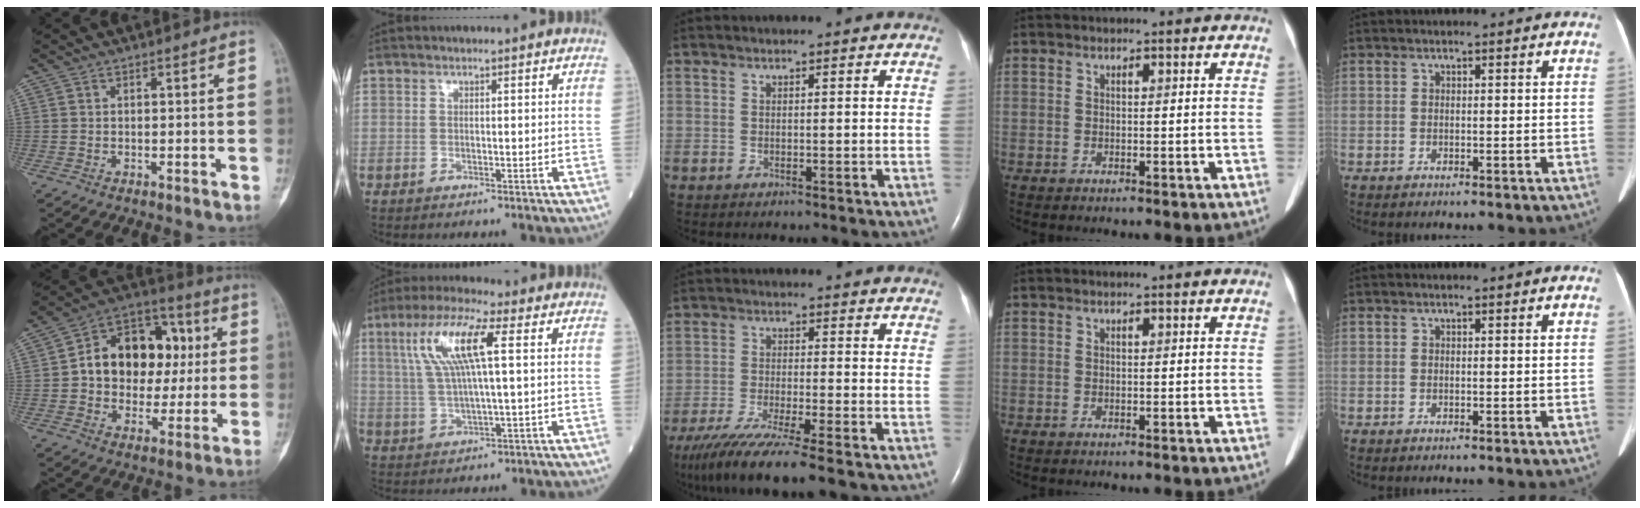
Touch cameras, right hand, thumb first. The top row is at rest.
{"thumb": {"total": 18.0, "force": [1.8, 13.3, 12.0], "torque": [-0.129, 0.029, 0.023]}, "index": {"total": 10.3, "force": [2.9, 1.3, 9.8], "torque": [-0.206, 0.019, 0.055]}, "middle": {"total": 12.6, "force": [-9.7, 0.0, 8.1], "torque": [-0.148, -0.040, -0.162]}}